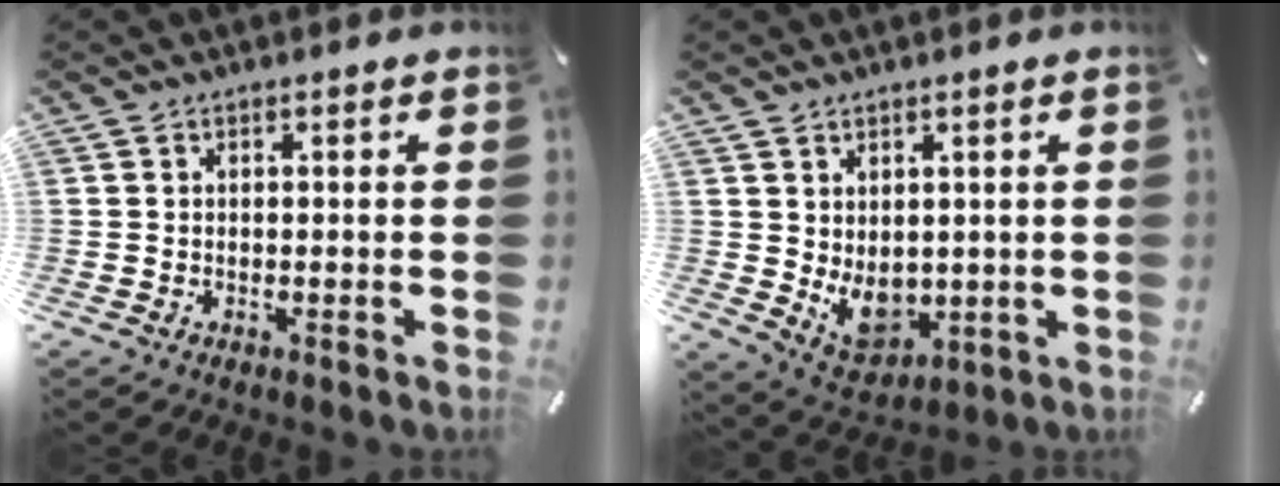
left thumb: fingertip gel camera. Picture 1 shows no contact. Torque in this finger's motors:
{"motor_torque": [1.26, 1.41, 0.51, -0.58, 0.08]}